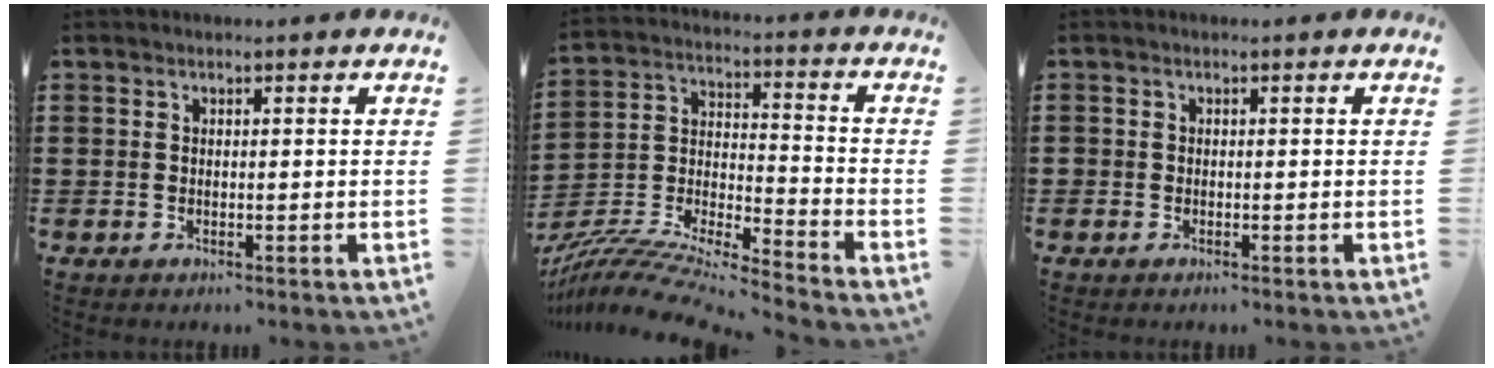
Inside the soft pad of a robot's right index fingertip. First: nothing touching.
{"total": 9.5, "force": [-9.0, 0.1, 3.1], "torque": [-0.065, 0.001, -0.185]}
{"total": 0.7, "force": [-0.3, 0.6, 0.1], "torque": [-0.002, 0.002, -0.006]}